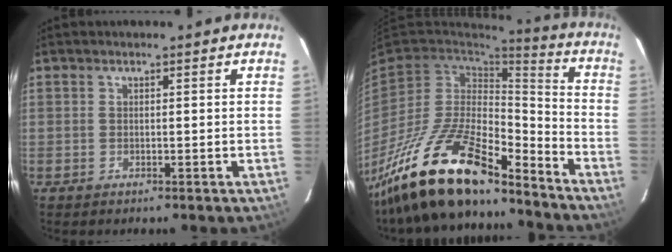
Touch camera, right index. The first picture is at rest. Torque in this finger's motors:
{"motor_torque": [1.27, -0.87, 1.05, 0.21]}